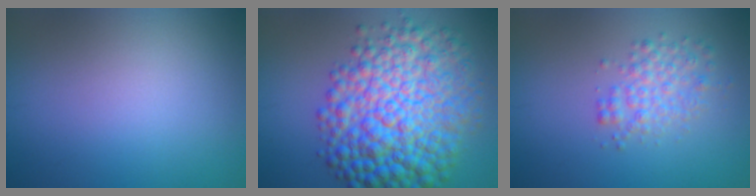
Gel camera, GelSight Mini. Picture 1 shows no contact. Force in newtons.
{"total": 11.2, "press": 11.2, "slide": 0.0}
{"total": 2.6, "press": 2.6, "slide": 0.1}